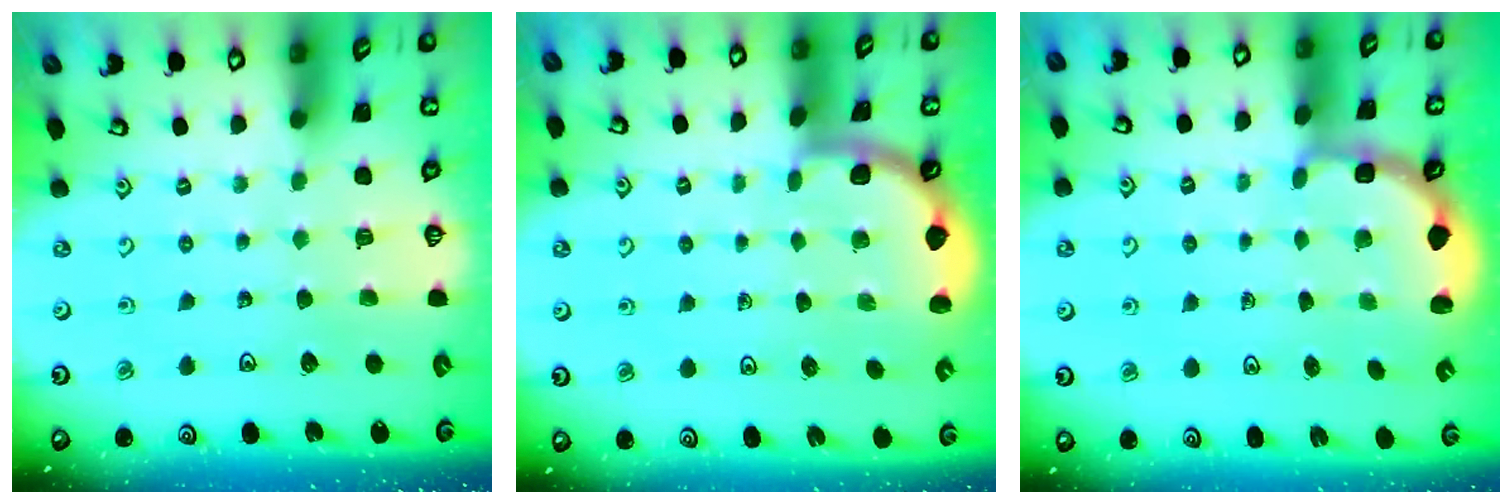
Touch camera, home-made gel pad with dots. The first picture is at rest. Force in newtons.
{"total": 1.9, "press": 1.9, "slide": 0.0}
{"total": 2.8, "press": 2.5, "slide": 1.4}